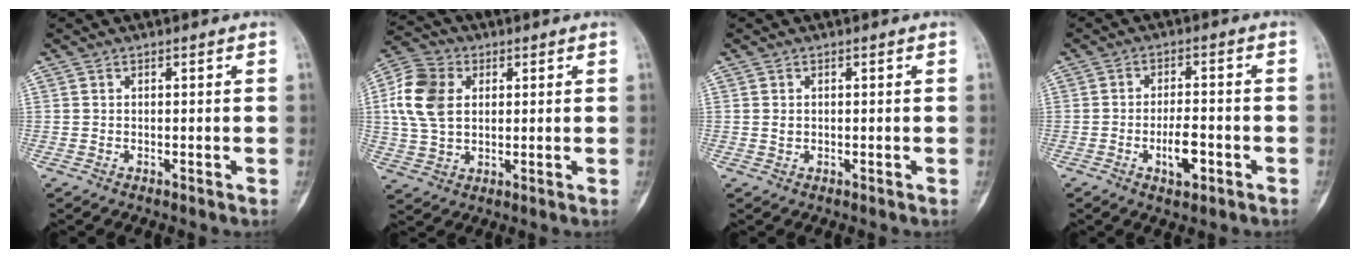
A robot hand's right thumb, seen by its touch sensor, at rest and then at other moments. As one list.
[{"total": 11.7, "force": [1.9, 8.5, 7.9], "torque": [-0.152, 0.006, 0.034]}, {"total": 0.8, "force": [0.1, 0.7, 0.5], "torque": [-0.008, 0.000, 0.004]}, {"total": 5.8, "force": [-2.3, 2.4, 4.8], "torque": [-0.077, 0.012, -0.034]}]